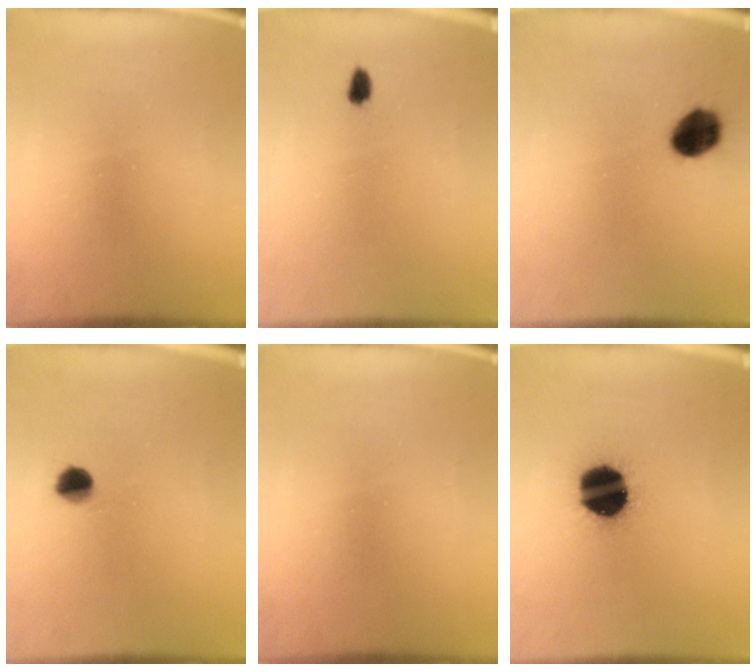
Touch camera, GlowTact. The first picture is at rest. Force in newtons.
{"total": 1.4}
{"total": 8.0}
{"total": 4.1}
{"total": 0.0}
{"total": 19.9}